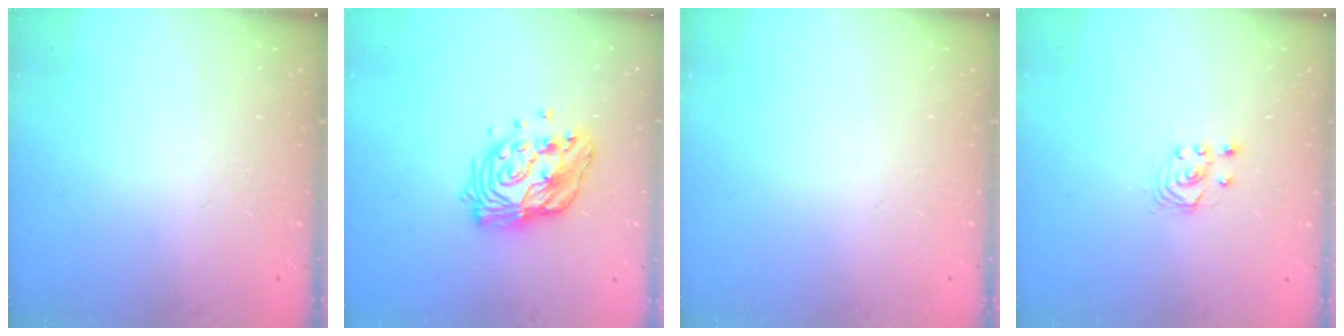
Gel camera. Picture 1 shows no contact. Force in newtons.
{"total": 14.7, "press": 14.6, "slide": 1.2}
{"total": 0.0}
{"total": 1.7, "press": 1.7, "slide": 0.2}